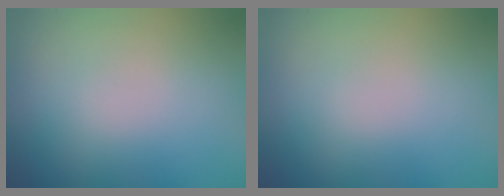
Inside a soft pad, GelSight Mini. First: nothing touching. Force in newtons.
{"total": 0.0}